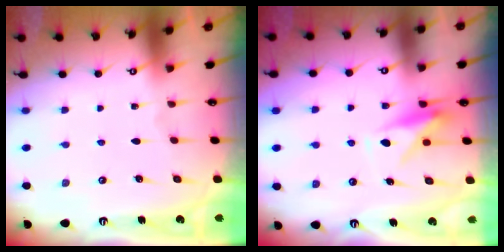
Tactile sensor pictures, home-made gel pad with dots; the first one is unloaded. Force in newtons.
{"total": 7.7, "press": 7.7, "slide": 0.4}